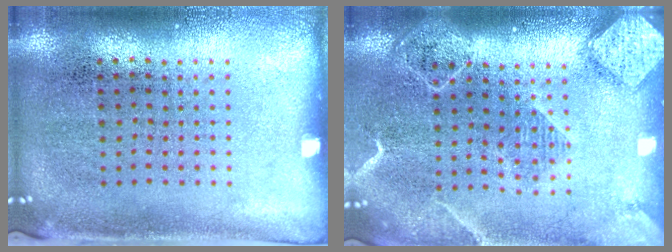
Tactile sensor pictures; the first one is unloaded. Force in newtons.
{"total": 2.2, "press": 1.9, "slide": 1.1}